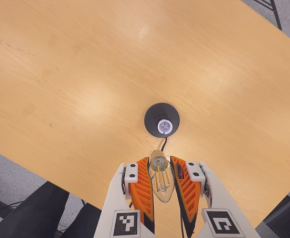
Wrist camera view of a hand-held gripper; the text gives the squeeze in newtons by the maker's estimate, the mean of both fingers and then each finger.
{"total": 23.1, "left": 24.5, "right": 21.6}